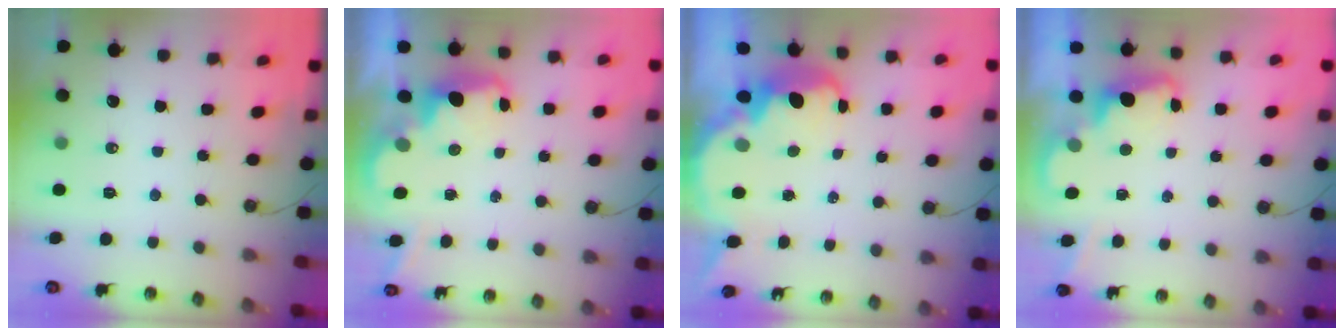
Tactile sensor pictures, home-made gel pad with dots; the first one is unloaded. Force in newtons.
{"total": 2.6, "press": 2.6, "slide": 0.5}
{"total": 5.8, "press": 5.8, "slide": 0.3}
{"total": 2.4, "press": 2.4, "slide": 0.5}